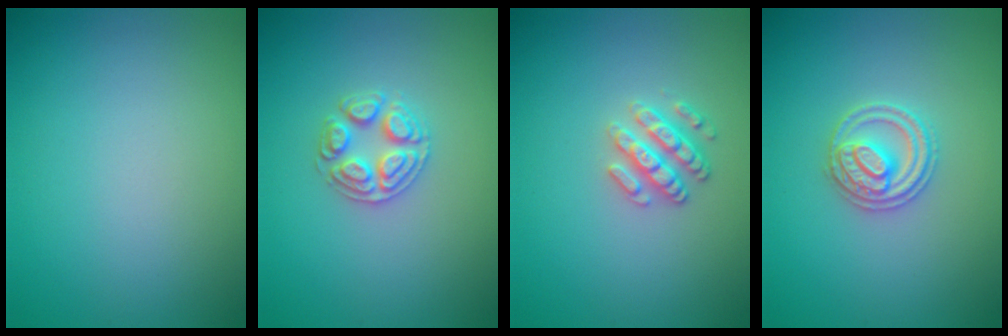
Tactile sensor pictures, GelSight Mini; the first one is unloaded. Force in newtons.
{"total": 2.5, "press": 2.5, "slide": 0.4}
{"total": 2.5, "press": 2.4, "slide": 0.8}
{"total": 2.8, "press": 2.7, "slide": 0.5}